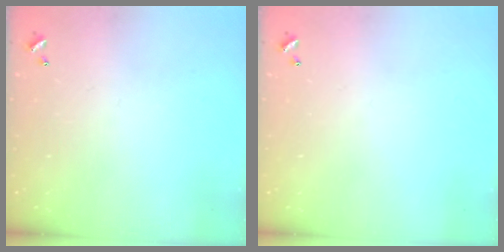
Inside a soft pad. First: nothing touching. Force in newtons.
{"total": 0.0}